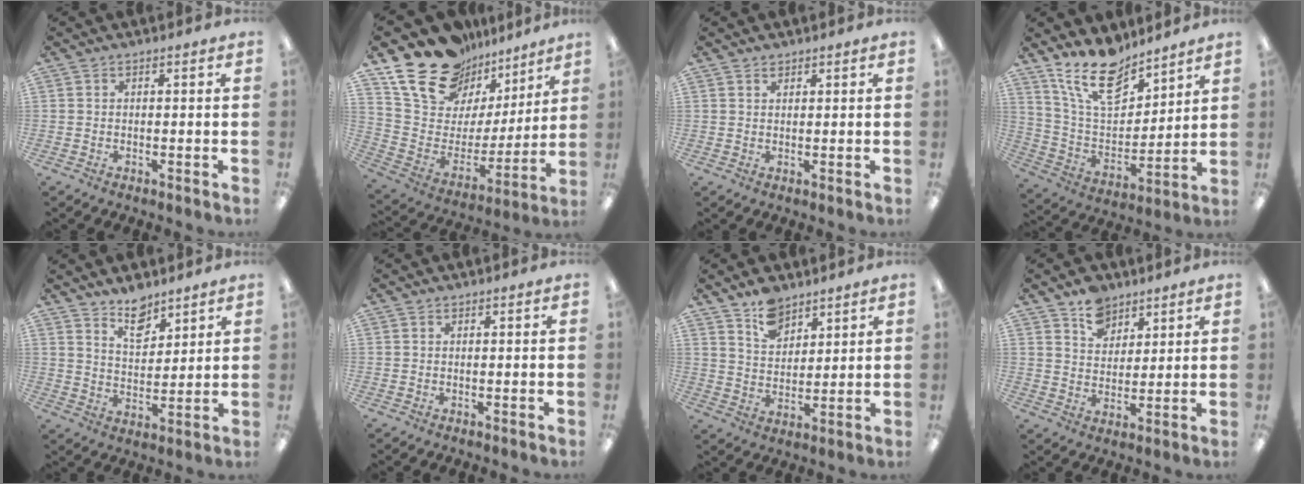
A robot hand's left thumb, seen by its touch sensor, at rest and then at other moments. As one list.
[{"total": 20.0, "force": [15.6, 10.8, 6.5], "torque": [-0.123, -0.119, 0.287]}, {"total": 1.2, "force": [1.0, 0.6, 0.1], "torque": [0.006, -0.004, 0.019]}, {"total": 16.1, "force": [12.3, 7.0, 7.7], "torque": [-0.152, -0.070, 0.226]}, {"total": 8.3, "force": [6.8, 4.0, 2.8], "torque": [-0.037, -0.041, 0.122]}, {"total": 0.0}, {"total": 8.0, "force": [6.4, 4.4, 2.0], "torque": [-0.032, -0.037, 0.119]}, {"total": 8.3, "force": [6.0, 5.4, 1.8], "torque": [-0.031, -0.030, 0.113]}]